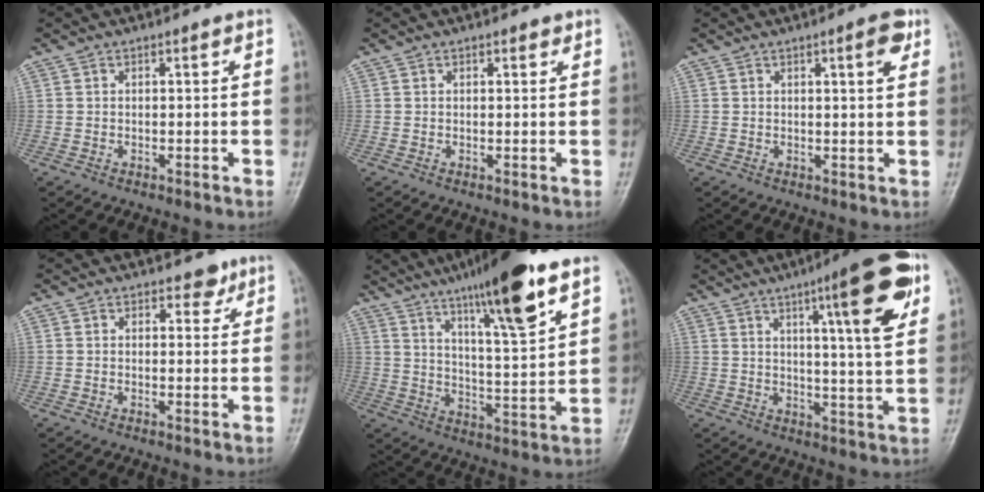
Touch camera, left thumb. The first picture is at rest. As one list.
[{"total": 1.1, "force": [0.8, 0.6, 0.5], "torque": [0.001, -0.004, 0.007]}, {"total": 4.8, "force": [2.4, 1.1, 4.0], "torque": [-0.047, -0.009, 0.030]}, {"total": 2.6, "force": [1.8, 1.7, 0.8], "torque": [0.010, -0.009, 0.021]}, {"total": 17.9, "force": [11.2, 2.6, 13.7], "torque": [-0.206, -0.053, 0.183]}, {"total": 16.0, "force": [7.1, 2.6, 14.0], "torque": [-0.188, -0.024, 0.098]}]